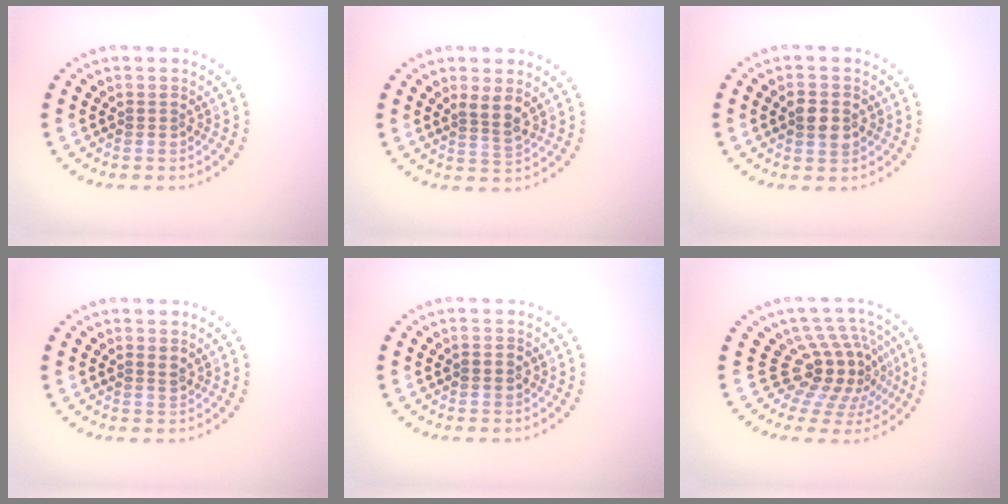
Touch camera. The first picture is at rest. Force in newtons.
{"total": 2.1, "press": 1.6, "slide": 1.3}
{"total": 2.5, "press": 2.5, "slide": 0.0}
{"total": 0.5, "press": 0.3, "slide": 0.4}
{"total": 1.1, "press": 1.1, "slide": 0.1}
{"total": 4.9, "press": 3.7, "slide": 3.3}